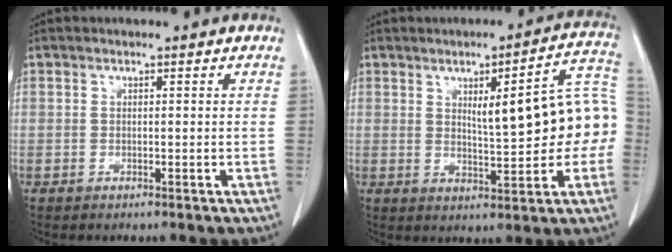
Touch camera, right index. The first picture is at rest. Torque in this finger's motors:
{"motor_torque": [0.77, -0.13, 0.30, 0.07]}